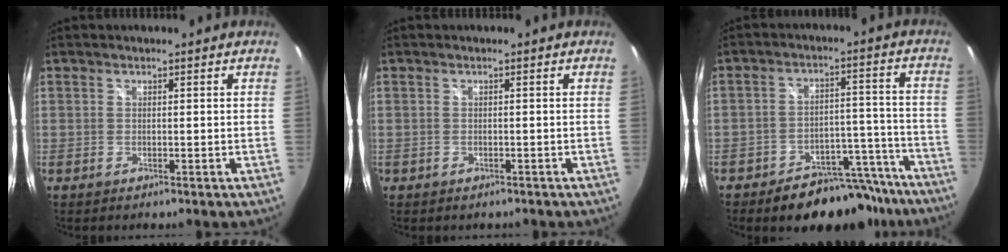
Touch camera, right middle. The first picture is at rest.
{"total": 1.1, "force": [-0.6, 0.9, 0.2], "torque": [-0.007, -0.002, -0.005]}
{"total": 14.8, "force": [-12.2, 7.2, 4.5], "torque": [-0.070, 0.045, -0.147]}